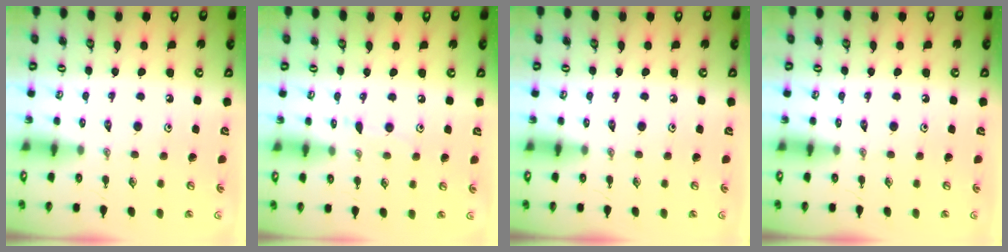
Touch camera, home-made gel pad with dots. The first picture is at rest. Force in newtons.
{"total": 4.7, "press": 4.7, "slide": 0.5}
{"total": 0.0}
{"total": 0.0}